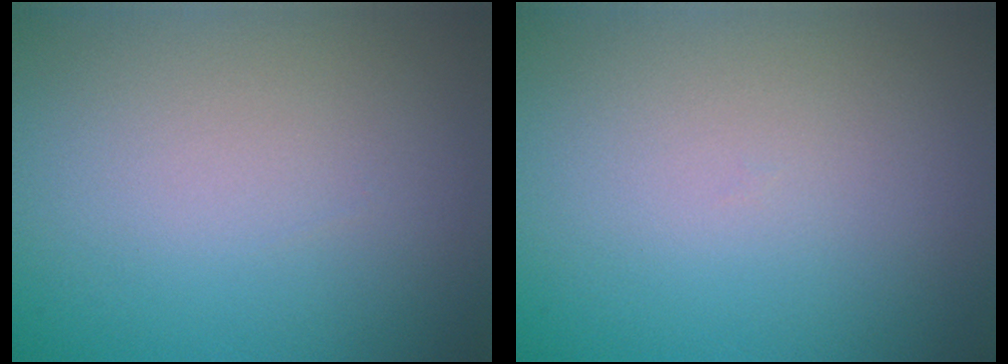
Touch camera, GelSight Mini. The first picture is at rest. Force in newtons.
{"total": 0.0}